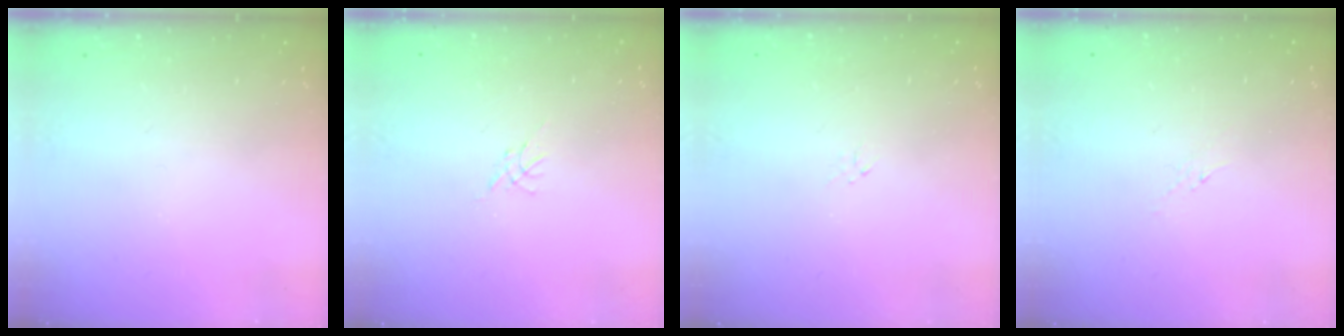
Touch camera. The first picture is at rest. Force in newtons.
{"total": 0.0}
{"total": 0.0}
{"total": 2.8, "press": 2.7, "slide": 0.6}